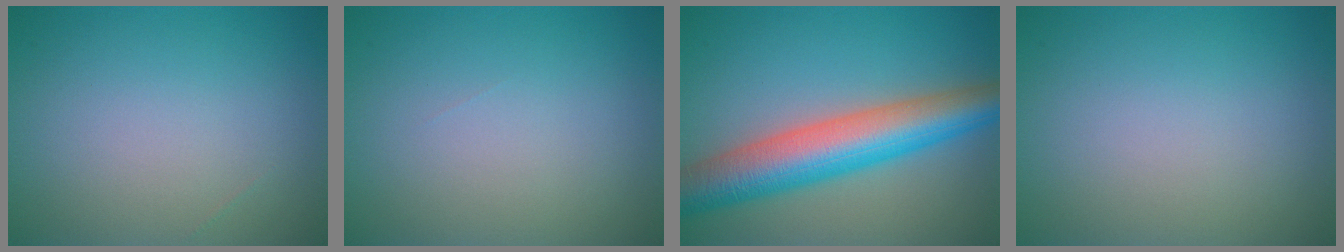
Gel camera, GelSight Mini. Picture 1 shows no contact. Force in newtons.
{"total": 0.0}
{"total": 9.0, "press": 8.9, "slide": 0.1}
{"total": 0.0}